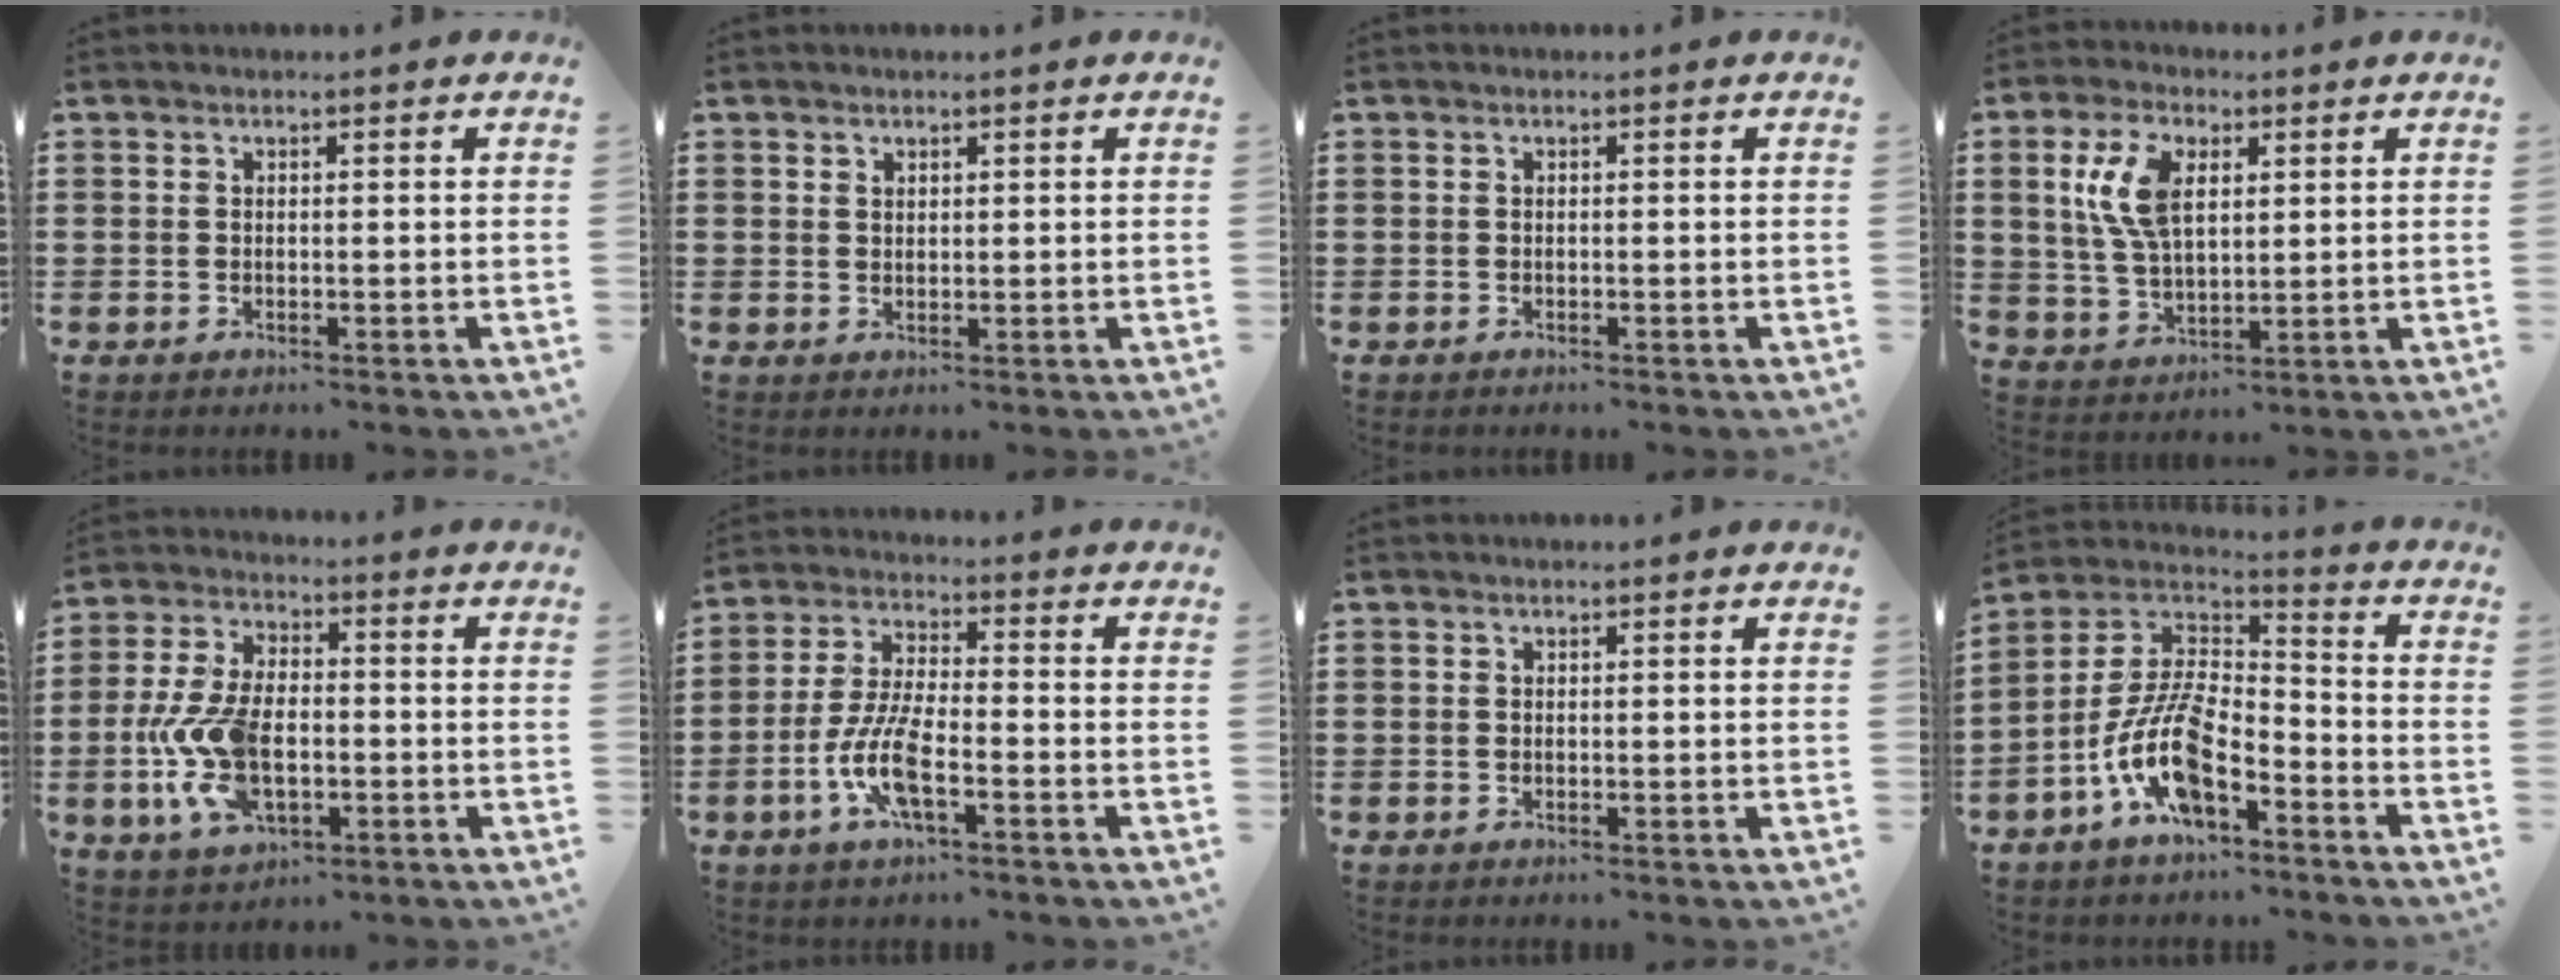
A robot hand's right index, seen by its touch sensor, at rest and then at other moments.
{"total": 1.2, "force": [1.0, 0.7, 0.1], "torque": [-0.004, 0.002, 0.019]}
{"total": 0.0}
{"total": 8.6, "force": [2.8, 4.7, 6.7], "torque": [-0.157, 0.009, 0.046]}
{"total": 10.9, "force": [-2.3, 5.9, 8.9], "torque": [-0.221, -0.009, -0.048]}
{"total": 8.4, "force": [-3.2, 2.6, 7.4], "torque": [-0.169, -0.011, -0.064]}
{"total": 0.0}
{"total": 11.8, "force": [-6.0, 4.6, 9.1], "torque": [-0.220, -0.009, -0.121]}